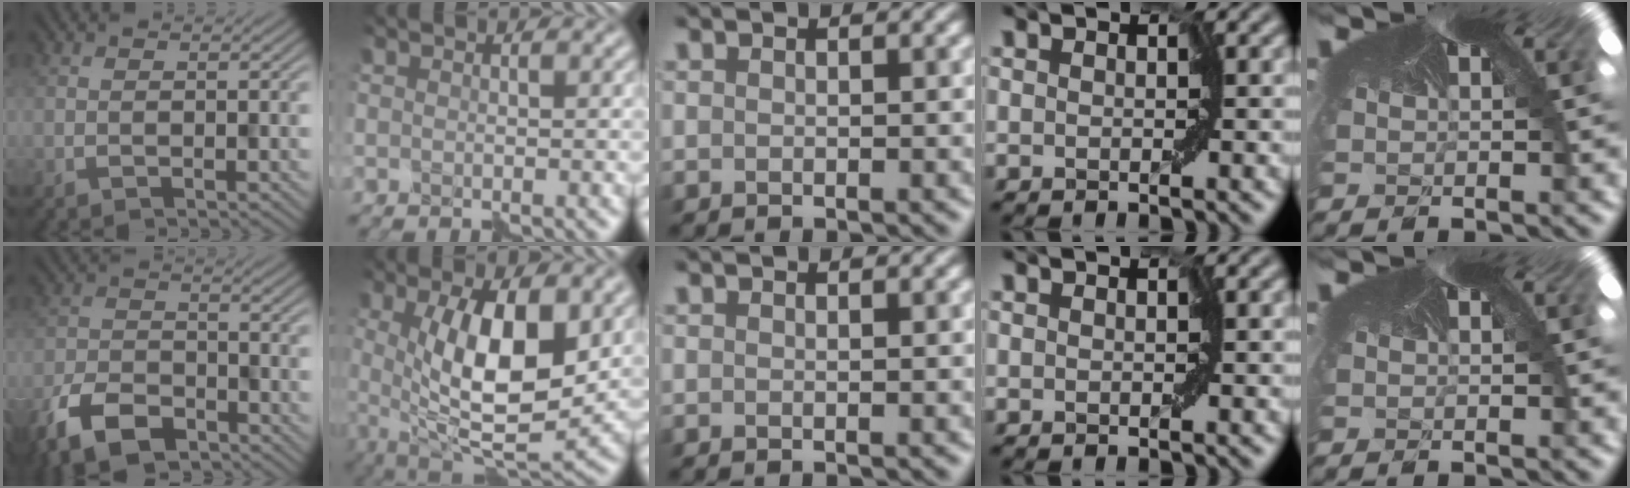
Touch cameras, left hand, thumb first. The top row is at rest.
{"thumb": {"total": 8.5, "force": [-6.3, 4.1, 4.0], "torque": [-0.078, -0.015, -0.125]}, "index": {"total": 10.3, "force": [1.3, 3.7, 9.5], "torque": [-0.159, -0.010, 0.024]}}